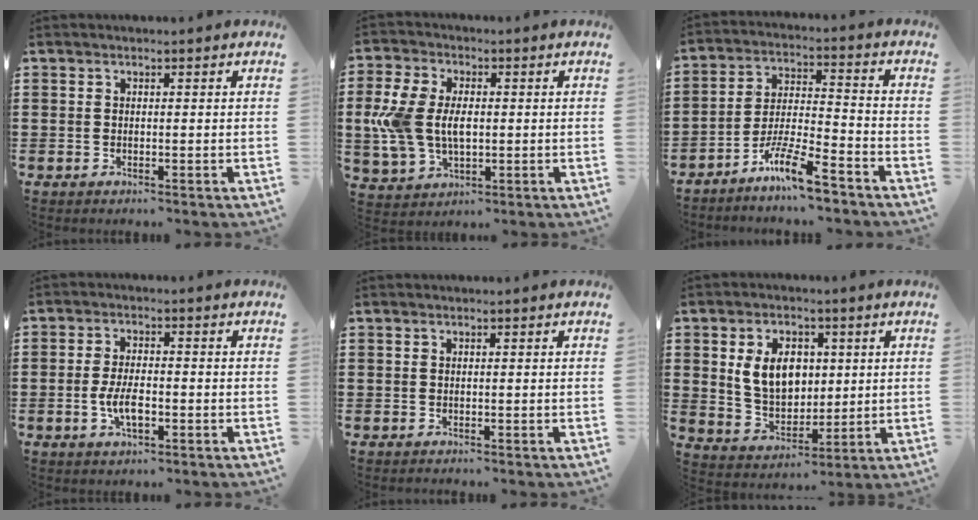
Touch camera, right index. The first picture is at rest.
{"total": 9.0, "force": [0.2, 5.8, 6.9], "torque": [-0.180, 0.003, -0.006]}
{"total": 9.2, "force": [-7.3, 0.9, 5.4], "torque": [-0.107, 0.008, -0.141]}
{"total": 4.8, "force": [-1.3, 2.0, 4.1], "torque": [-0.091, -0.001, -0.027]}
{"total": 0.0}
{"total": 8.2, "force": [1.7, 6.0, 5.4], "torque": [-0.112, 0.012, 0.028]}